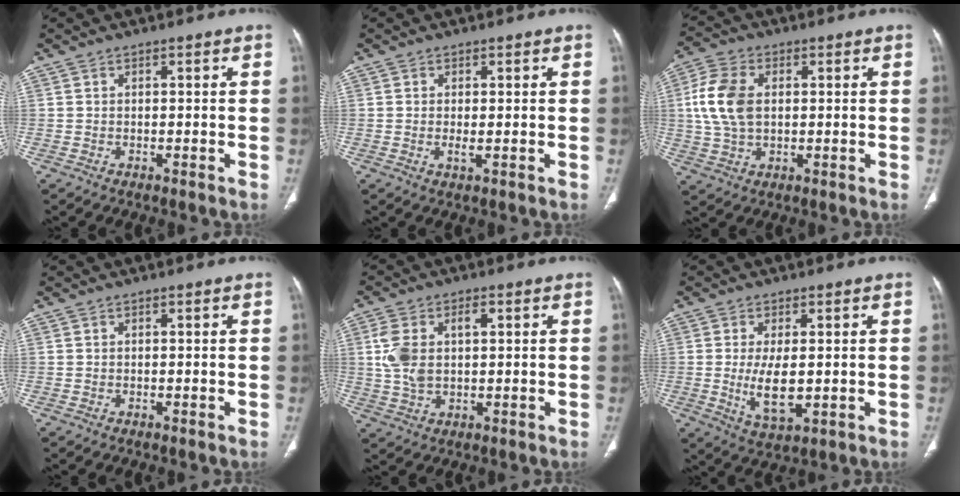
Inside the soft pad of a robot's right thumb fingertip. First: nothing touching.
{"total": 1.5, "force": [-0.1, 0.5, 1.4], "torque": [-0.032, -0.005, -0.001]}
{"total": 10.3, "force": [1.2, 6.7, 7.7], "torque": [-0.163, 0.009, 0.024]}
{"total": 0.0}
{"total": 8.5, "force": [1.5, 5.1, 6.7], "torque": [-0.147, 0.013, 0.033]}
{"total": 7.8, "force": [-0.3, 3.5, 6.9], "torque": [-0.124, -0.017, 0.003]}